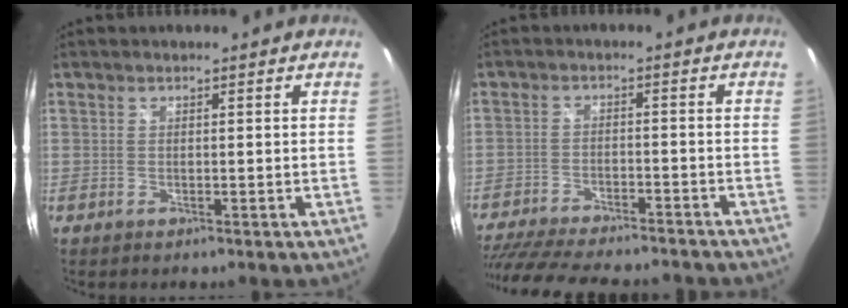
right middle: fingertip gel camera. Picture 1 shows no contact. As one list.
[{"total": 20.9, "force": [-17.7, 5.6, 9.6], "torque": [-0.203, -0.032, -0.263]}]